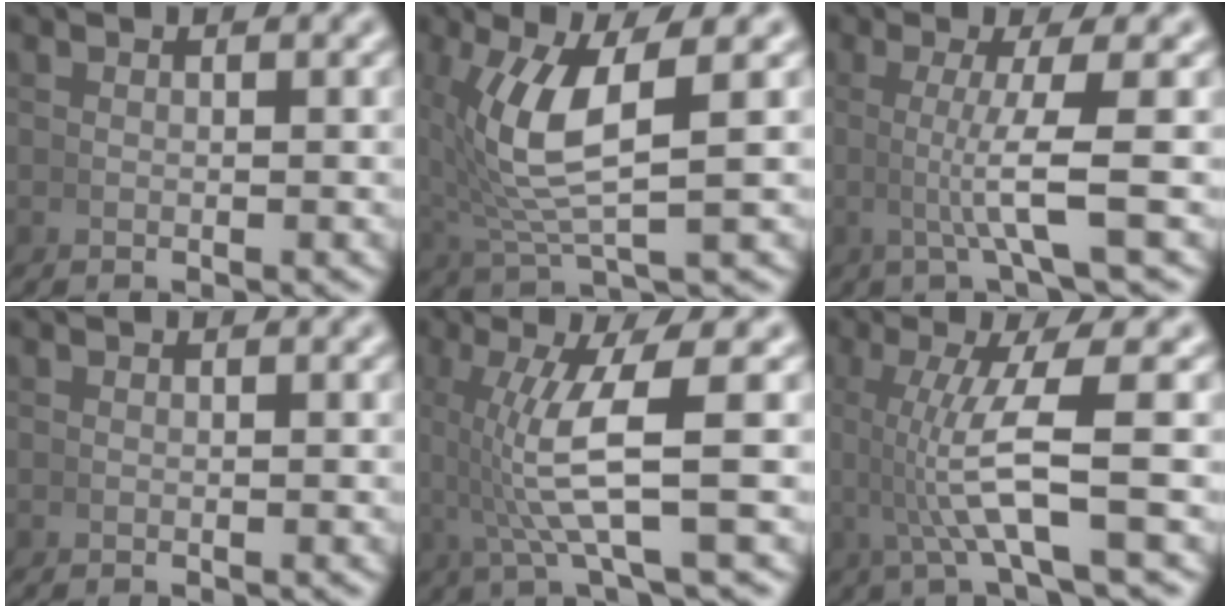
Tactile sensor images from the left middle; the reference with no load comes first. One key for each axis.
{"total": 7.0, "fx": 1.0, "fy": 2.3, "fz": 6.5, "tx": -0.134, "ty": 0.002, "tz": 0.028}
{"total": 3.8, "fx": 0.3, "fy": -0.8, "fz": 3.7, "tx": -0.073, "ty": -0.003, "tz": 0.006}
{"total": 0.0}
{"total": 6.0, "fx": 0.2, "fy": 0.4, "fz": 6.0, "tx": -0.124, "ty": 0.000, "tz": 0.008}
{"total": 5.3, "fx": -0.1, "fy": 0.0, "fz": 5.3, "tx": -0.102, "ty": -0.006, "tz": 0.003}